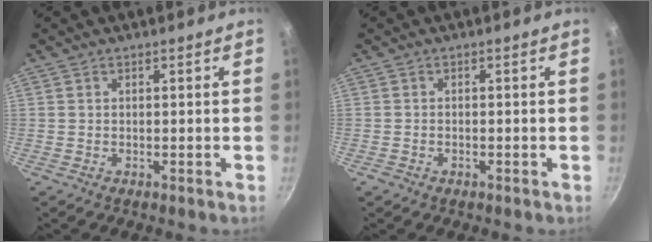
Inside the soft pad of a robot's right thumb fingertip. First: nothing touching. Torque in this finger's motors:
{"motor_torque": [-0.21, 0.20, 0.09, 0.23, 0.02]}